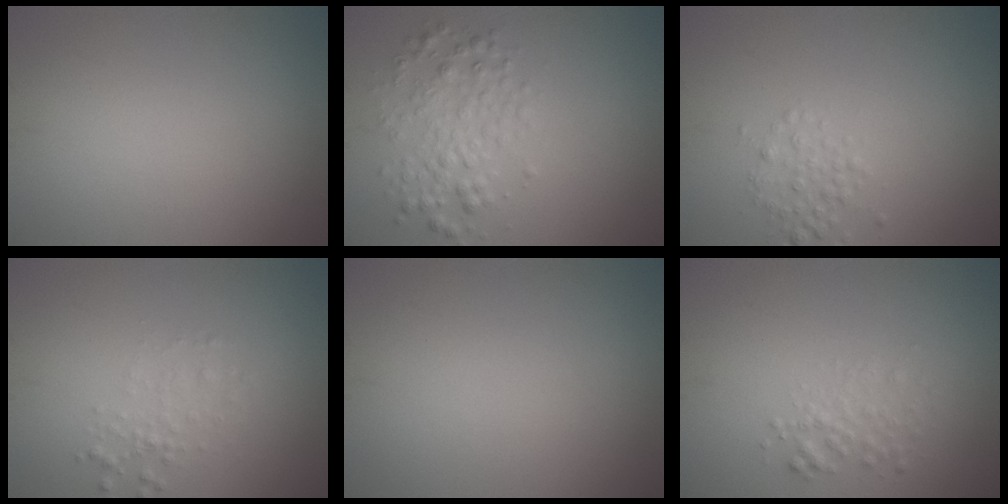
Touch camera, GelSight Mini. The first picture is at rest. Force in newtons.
{"total": 3.0, "press": 3.0, "slide": 0.0}
{"total": 1.7, "press": 1.7, "slide": 0.0}
{"total": 1.4, "press": 1.4, "slide": 0.0}
{"total": 0.0}
{"total": 1.7, "press": 1.7, "slide": 0.1}